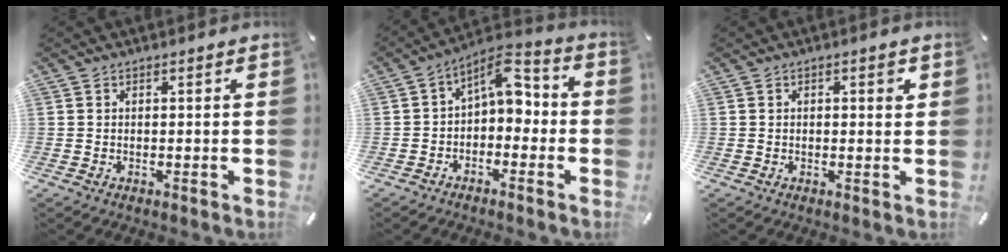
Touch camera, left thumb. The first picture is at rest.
{"total": 7.3, "force": [1.2, 4.7, 5.4], "torque": [-0.075, -0.013, 0.015]}
{"total": 2.0, "force": [0.5, 0.8, 1.7], "torque": [-0.019, 0.001, 0.003]}